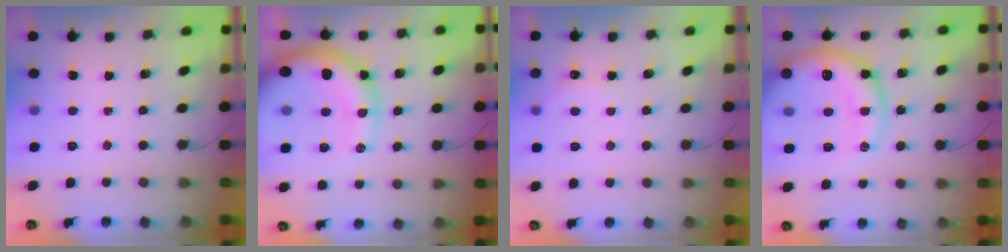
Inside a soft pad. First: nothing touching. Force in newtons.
{"total": 19.6, "press": 19.2, "slide": 3.7}
{"total": 4.9, "press": 4.8, "slide": 0.9}
{"total": 18.7, "press": 18.3, "slide": 3.8}